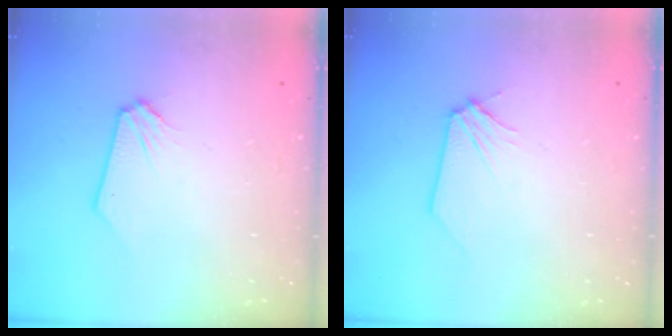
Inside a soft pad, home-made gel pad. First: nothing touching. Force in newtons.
{"total": 0.0}